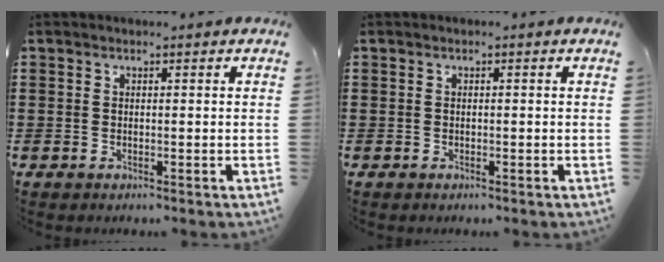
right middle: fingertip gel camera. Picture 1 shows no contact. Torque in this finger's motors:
{"motor_torque": [-0.13, 0.03, 0.04, -0.01]}